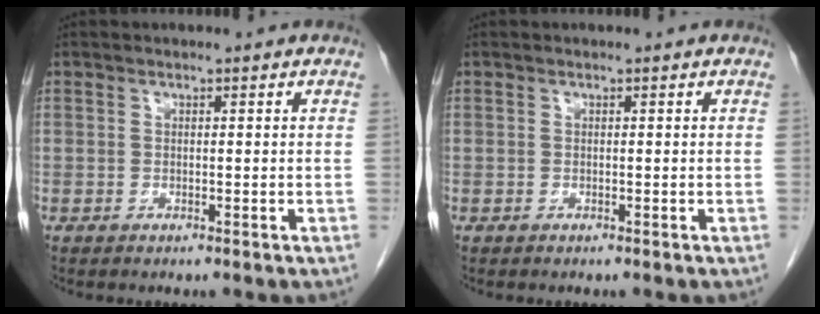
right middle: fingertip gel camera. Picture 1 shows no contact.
{"total": 0.0}